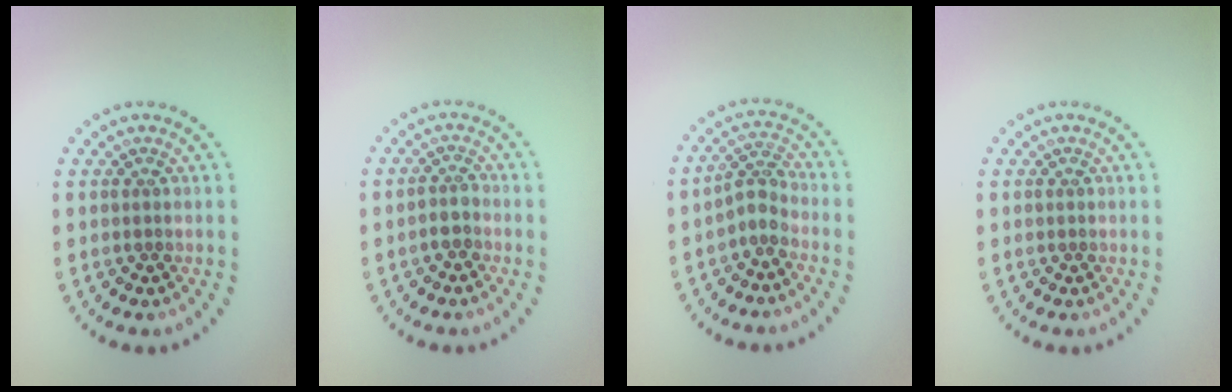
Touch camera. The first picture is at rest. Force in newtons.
{"total": 1.6, "press": 1.3, "slide": 0.9}
{"total": 2.3, "press": 1.6, "slide": 1.6}
{"total": 0.0}